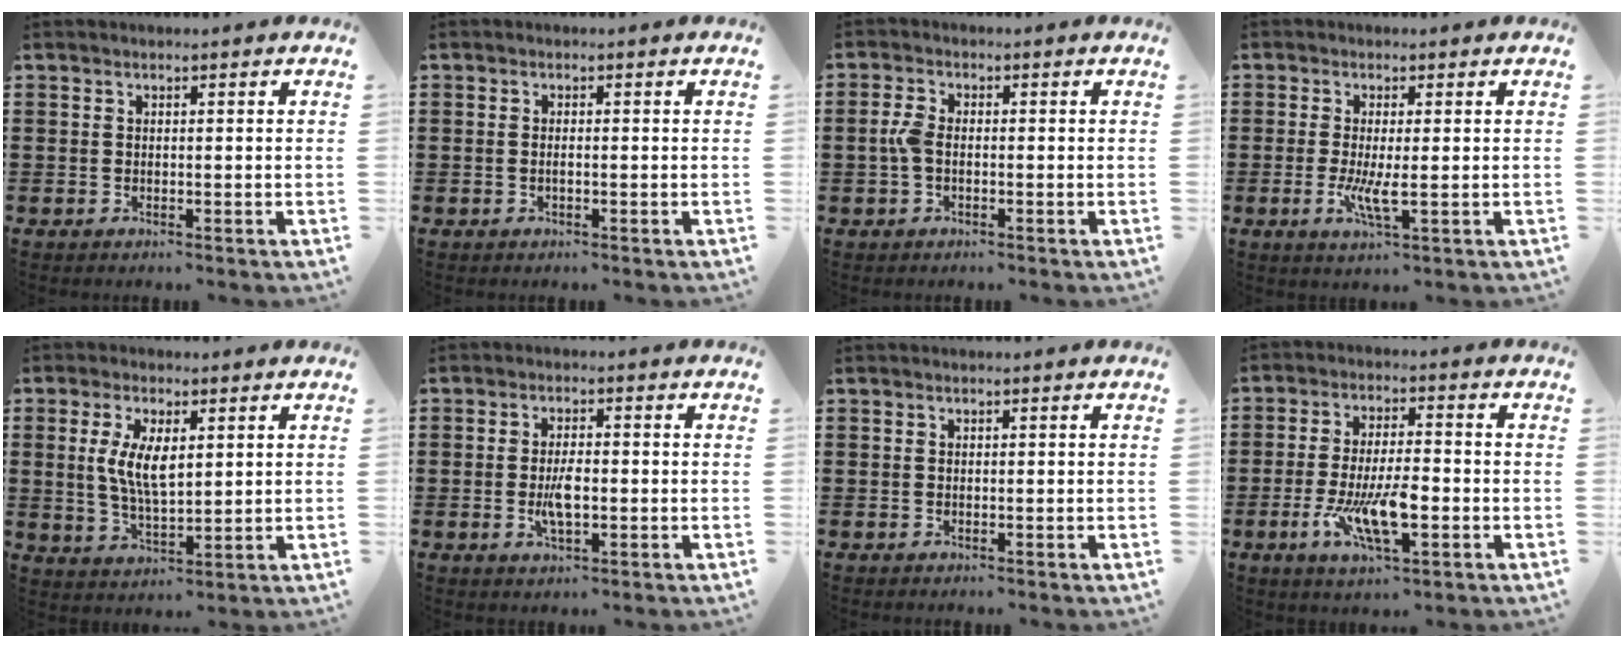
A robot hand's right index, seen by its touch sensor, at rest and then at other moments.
{"total": 0.6, "force": [-0.3, 0.0, 0.6], "torque": [-0.010, -0.004, -0.004]}
{"total": 3.1, "force": [-0.5, 1.6, 2.6], "torque": [-0.073, -0.004, -0.017]}
{"total": 4.1, "force": [-0.8, 0.7, 4.0], "torque": [-0.074, -0.005, -0.015]}
{"total": 6.7, "force": [1.3, 2.8, 5.9], "torque": [-0.119, 0.007, 0.022]}
{"total": 4.3, "force": [-0.8, 1.5, 4.0], "torque": [-0.084, -0.002, -0.019]}
{"total": 0.0}
{"total": 9.6, "force": [-3.3, 3.1, 8.5], "torque": [-0.175, -0.012, -0.059]}